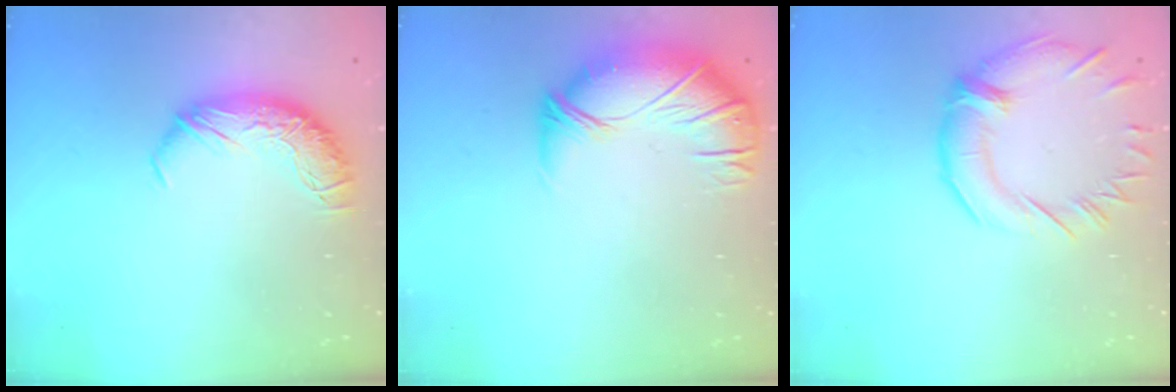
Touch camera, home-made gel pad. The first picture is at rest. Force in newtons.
{"total": 2.6, "press": 1.0, "slide": 2.4}
{"total": 2.0, "press": 1.7, "slide": 1.0}